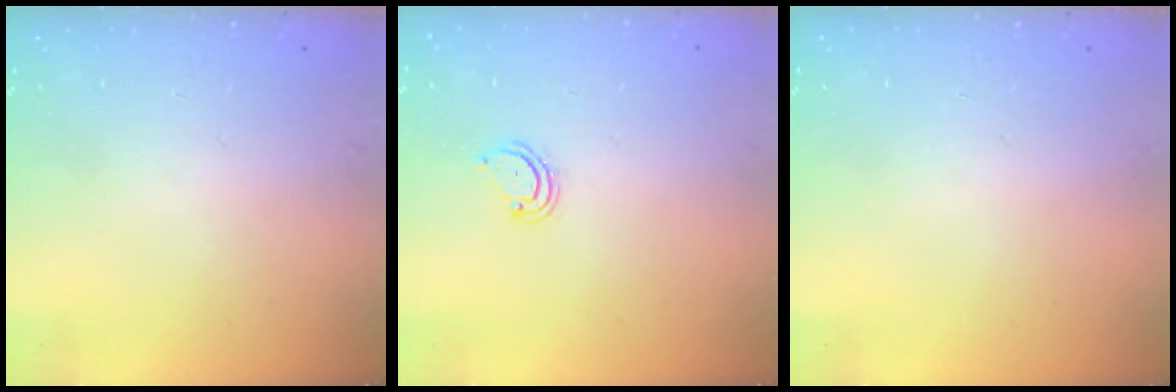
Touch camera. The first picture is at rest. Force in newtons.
{"total": 3.9, "press": 3.9, "slide": 0.4}
{"total": 0.0}